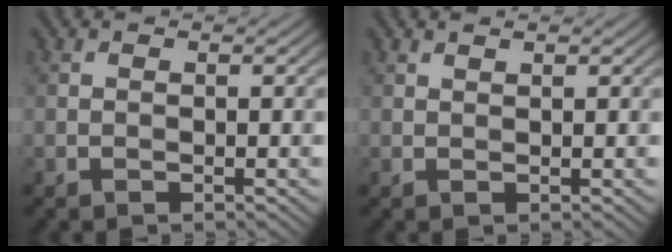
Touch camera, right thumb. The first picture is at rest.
{"total": 0.6, "force": [0.6, -0.1, 0.2], "torque": [-0.005, 0.003, 0.012]}